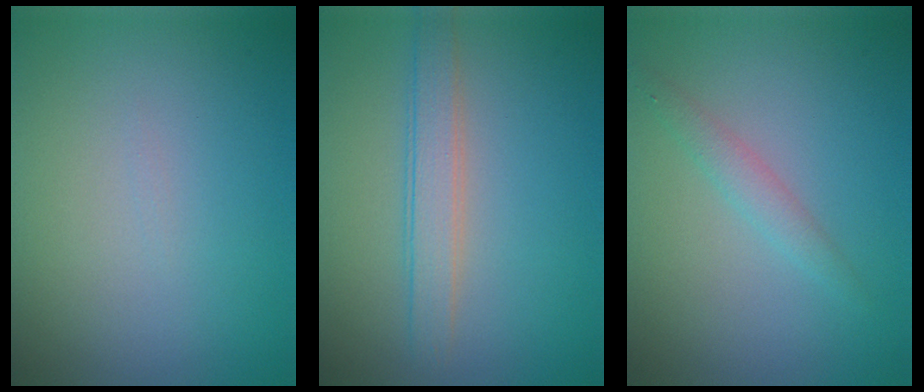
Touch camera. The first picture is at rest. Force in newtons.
{"total": 2.7, "press": 2.7, "slide": 0.0}
{"total": 1.6, "press": 1.6, "slide": 0.0}